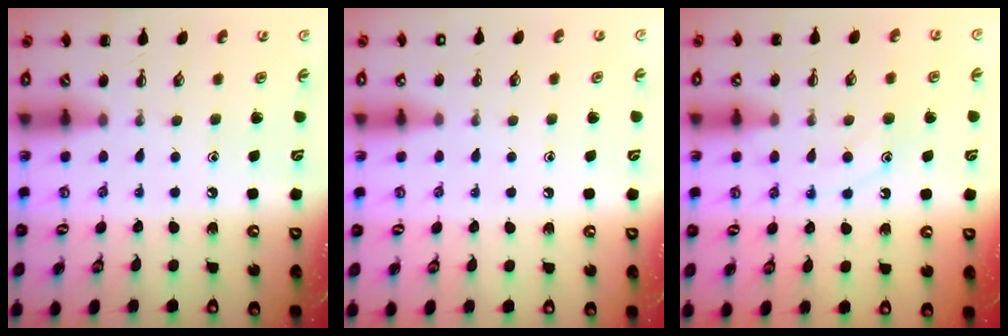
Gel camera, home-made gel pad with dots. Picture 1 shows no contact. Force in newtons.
{"total": 2.1, "press": 2.0, "slide": 0.6}
{"total": 10.6, "press": 10.5, "slide": 0.9}